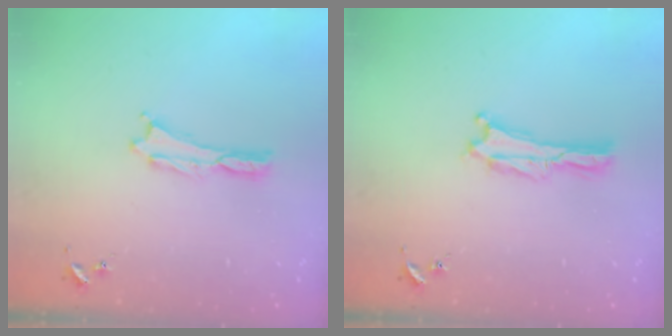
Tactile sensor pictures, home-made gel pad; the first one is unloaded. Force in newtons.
{"total": 0.0}